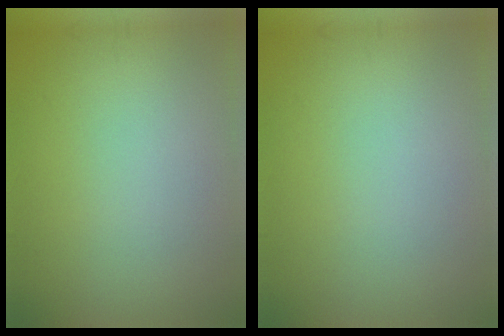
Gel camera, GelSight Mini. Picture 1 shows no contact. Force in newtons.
{"total": 0.0}